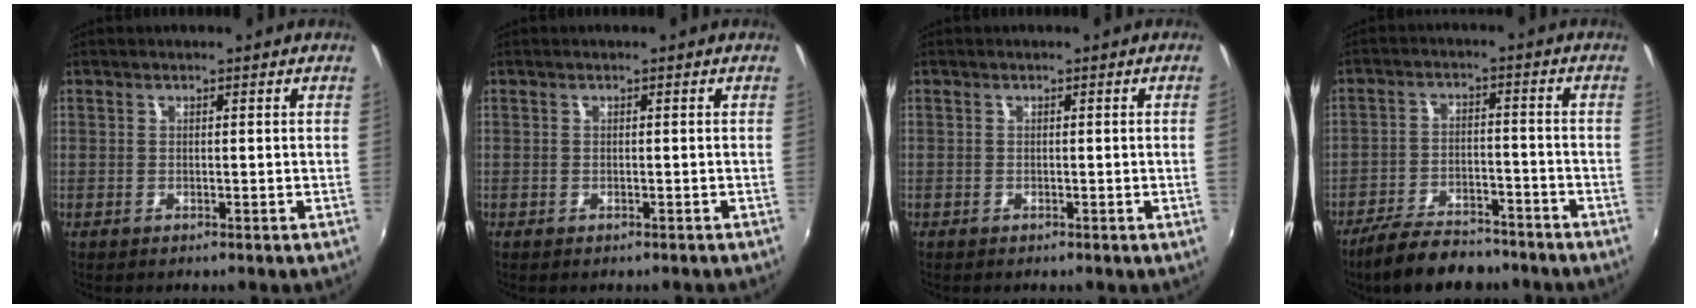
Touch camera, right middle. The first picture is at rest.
{"total": 0.0}
{"total": 0.8, "force": [0.0, -0.5, 0.7], "torque": [-0.002, -0.005, 0.000]}
{"total": 11.5, "force": [-9.6, 3.9, 5.1], "torque": [-0.117, -0.004, -0.151]}